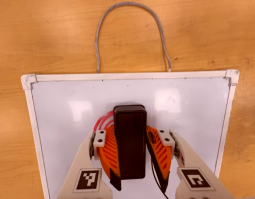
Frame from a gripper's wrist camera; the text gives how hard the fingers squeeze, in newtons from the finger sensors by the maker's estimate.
{"total": 11.7, "left": 11.7, "right": 11.7}